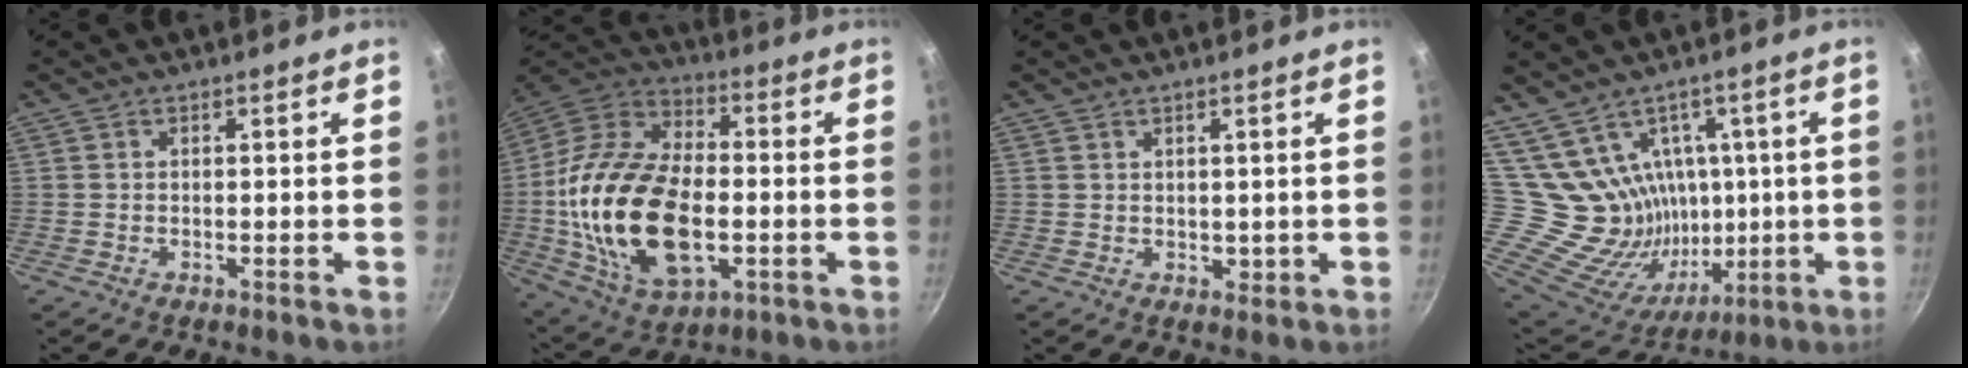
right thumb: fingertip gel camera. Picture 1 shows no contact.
{"total": 26.6, "force": [-3.2, 15.4, 21.4], "torque": [-0.405, 0.022, -0.056]}
{"total": 1.7, "force": [1.2, 1.1, 0.5], "torque": [0.000, -0.006, 0.024]}
{"total": 16.6, "force": [6.2, 13.8, 6.9], "torque": [-0.086, -0.023, 0.140]}